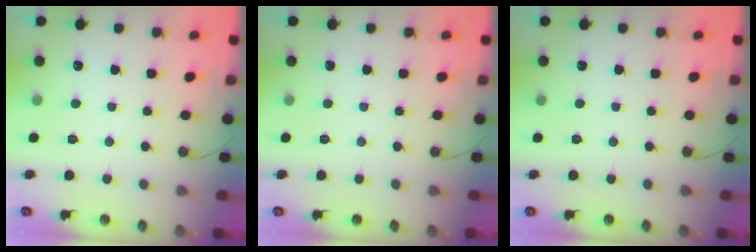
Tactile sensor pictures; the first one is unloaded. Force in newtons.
{"total": 0.0}
{"total": 0.0}